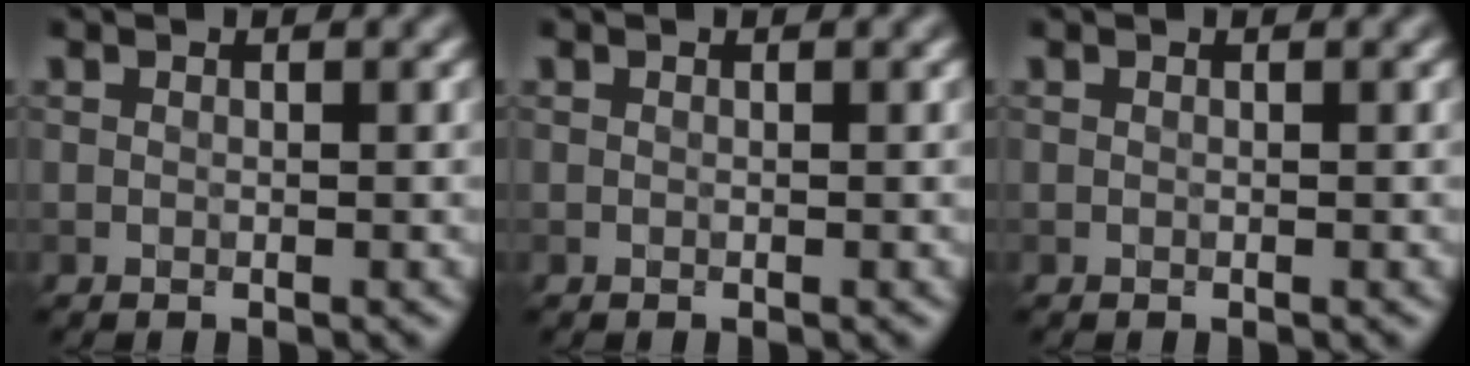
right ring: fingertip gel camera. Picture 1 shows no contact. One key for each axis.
{"total": 0.0}
{"total": 0.0}